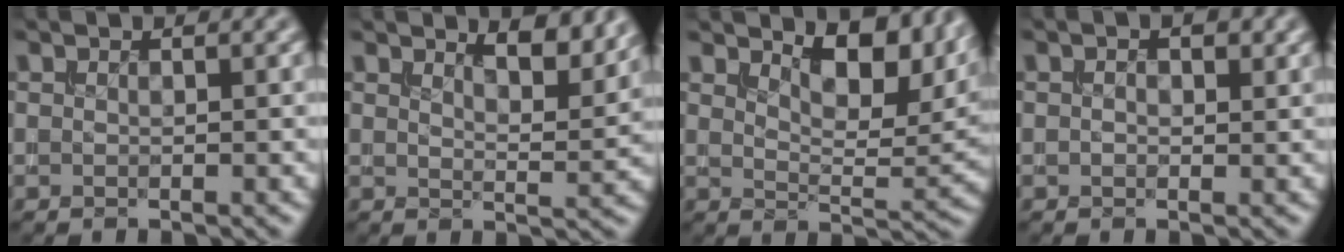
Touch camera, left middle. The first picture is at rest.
{"total": 4.2, "force": [3.2, 1.0, 2.4], "torque": [-0.039, -0.003, 0.044]}
{"total": 8.0, "force": [4.5, 3.1, 5.8], "torque": [-0.084, -0.003, 0.074]}
{"total": 1.4, "force": [0.2, 0.9, 1.1], "torque": [-0.015, 0.002, 0.003]}